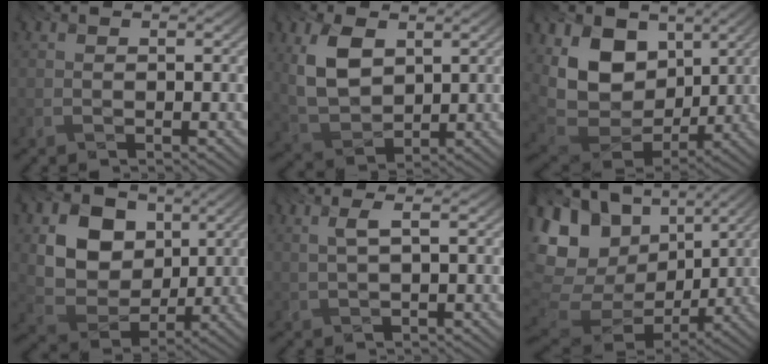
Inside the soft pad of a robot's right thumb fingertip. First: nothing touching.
{"total": 7.7, "force": [1.9, 5.1, 5.4], "torque": [-0.138, -0.004, 0.042]}
{"total": 11.9, "force": [2.9, 8.9, 7.3], "torque": [-0.172, 0.003, 0.052]}
{"total": 12.0, "force": [3.1, 9.6, 6.6], "torque": [-0.167, 0.014, 0.057]}
{"total": 2.1, "force": [0.2, 0.3, 2.1], "torque": [-0.039, 0.002, 0.008]}
{"total": 19.0, "force": [3.6, 14.4, 11.8], "torque": [-0.276, 0.014, 0.089]}